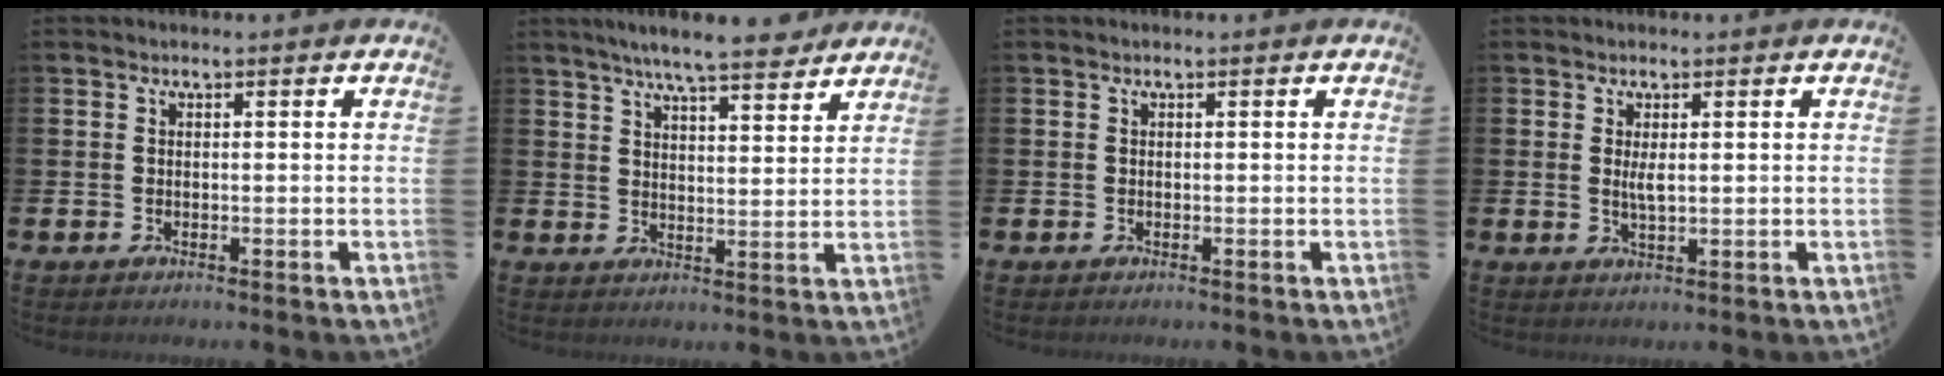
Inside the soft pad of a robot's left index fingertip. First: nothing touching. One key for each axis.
{"total": 6.9, "fx": 6.4, "fy": 0.5, "fz": 2.5, "tx": -0.056, "ty": -0.030, "tz": 0.111}
{"total": 0.0}
{"total": 2.0, "fx": 0.6, "fy": 0.5, "fz": 1.9, "tx": -0.035, "ty": -0.002, "tz": 0.008}